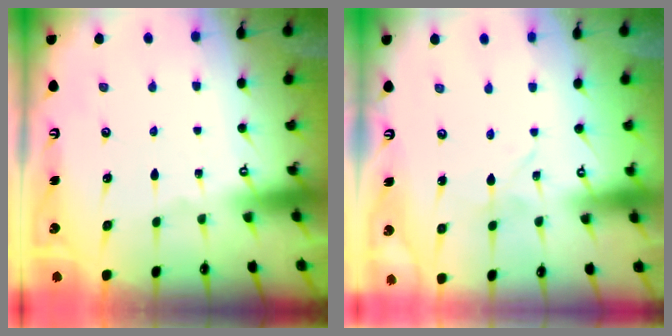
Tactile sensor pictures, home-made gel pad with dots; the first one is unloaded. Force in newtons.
{"total": 2.3, "press": 2.3, "slide": 0.2}